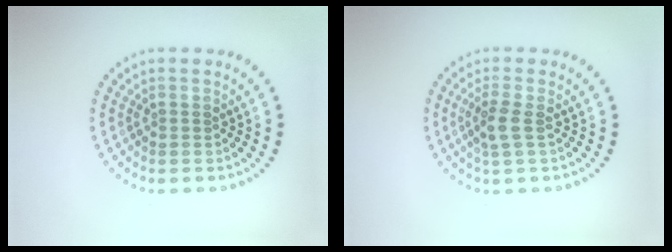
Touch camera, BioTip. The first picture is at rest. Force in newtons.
{"total": 2.0, "press": 1.8, "slide": 1.0}